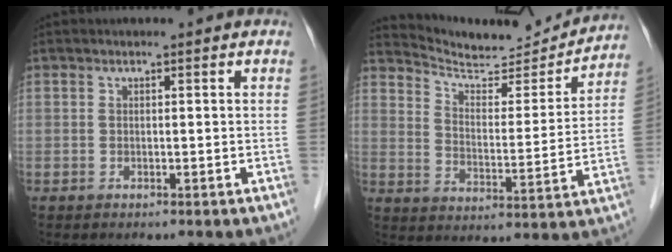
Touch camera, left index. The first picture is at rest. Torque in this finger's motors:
{"motor_torque": [-1.04, -1.04, 0.00, -0.02]}